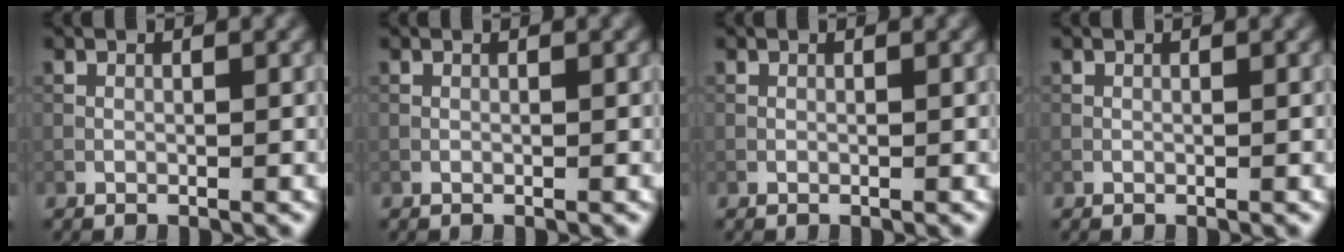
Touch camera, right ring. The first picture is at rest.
{"total": 0.0}
{"total": 0.0}
{"total": 0.0}